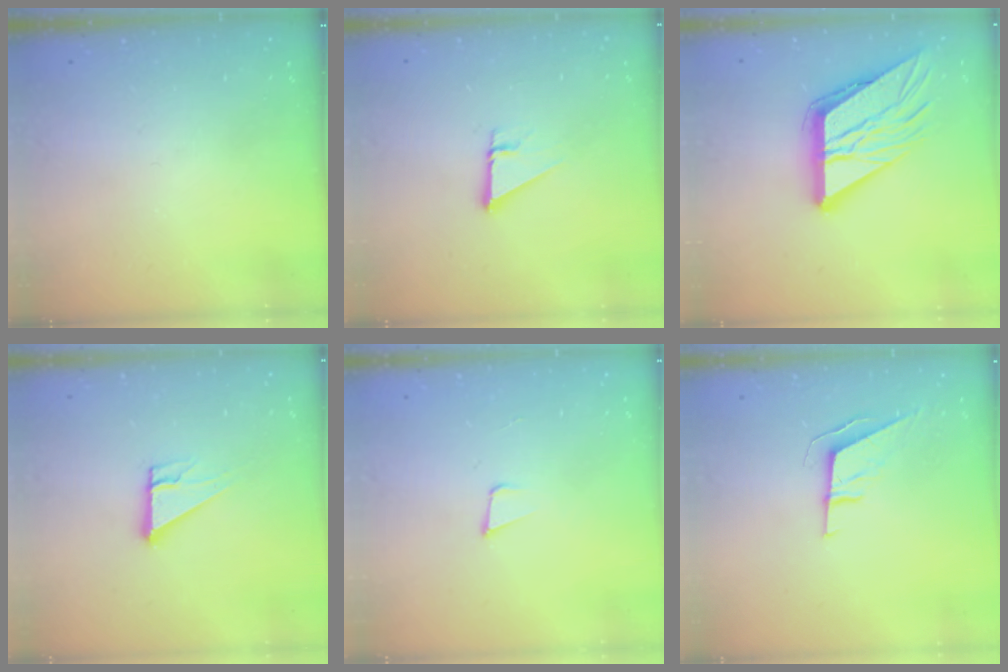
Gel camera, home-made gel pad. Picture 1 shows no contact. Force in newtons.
{"total": 2.7, "press": 2.7, "slide": 0.1}
{"total": 18.8, "press": 18.6, "slide": 2.2}
{"total": 5.1, "press": 5.0, "slide": 0.4}
{"total": 3.4, "press": 2.2, "slide": 2.6}
{"total": 5.9, "press": 5.7, "slide": 1.3}